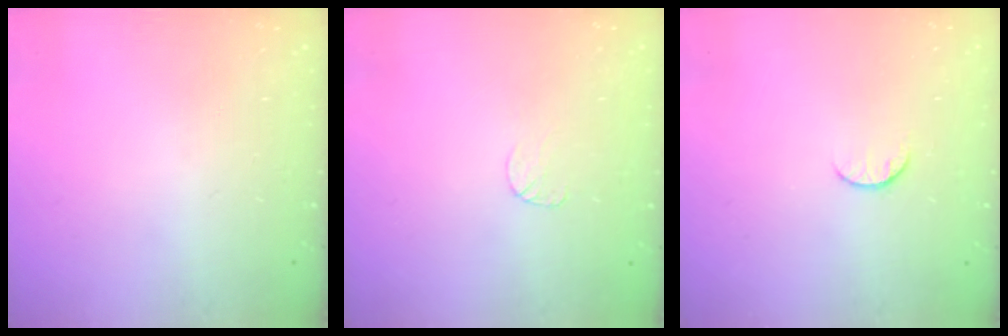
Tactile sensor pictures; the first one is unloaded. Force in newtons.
{"total": 3.7, "press": 3.6, "slide": 0.4}
{"total": 5.7, "press": 5.7, "slide": 0.5}